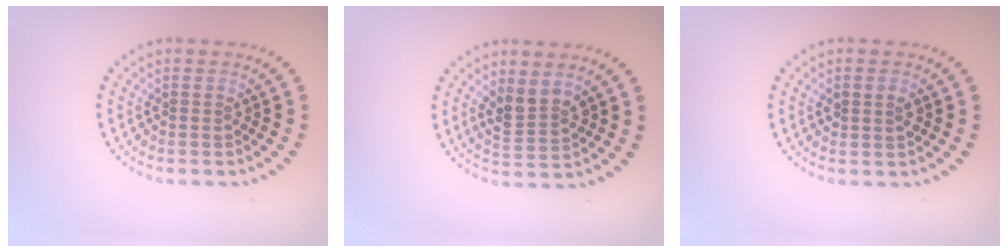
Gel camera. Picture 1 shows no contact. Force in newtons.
{"total": 2.7, "press": 2.4, "slide": 1.1}
{"total": 1.5, "press": 1.5, "slide": 0.2}